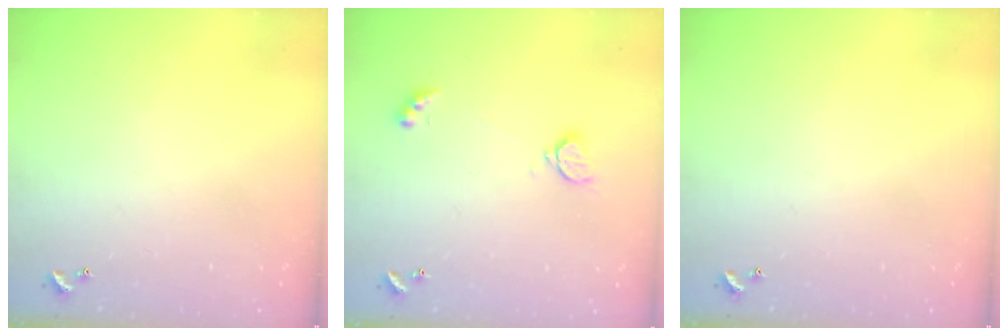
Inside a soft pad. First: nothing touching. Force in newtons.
{"total": 2.4, "press": 2.4, "slide": 0.6}
{"total": 0.0}